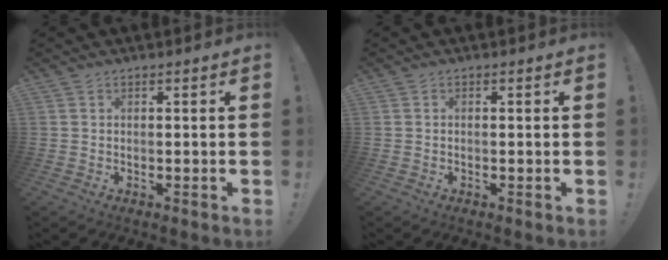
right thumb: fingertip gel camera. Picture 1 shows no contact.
{"total": 0.0}